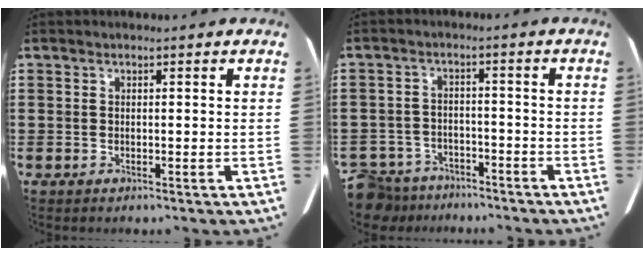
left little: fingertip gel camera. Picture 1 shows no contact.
{"total": 4.7, "force": [-4.5, 1.2, 0.5], "torque": [-0.031, 0.006, -0.098]}